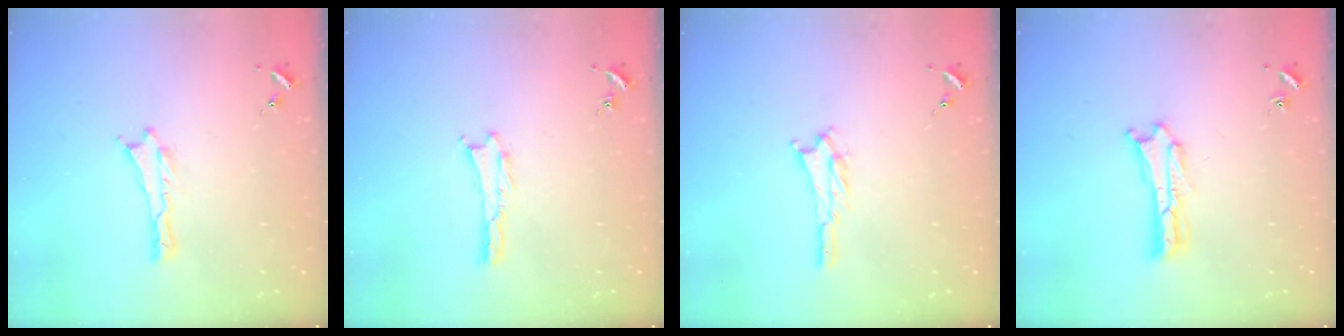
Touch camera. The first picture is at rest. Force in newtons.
{"total": 0.0}
{"total": 1.5, "press": 1.5, "slide": 0.3}
{"total": 1.2, "press": 1.2, "slide": 0.2}